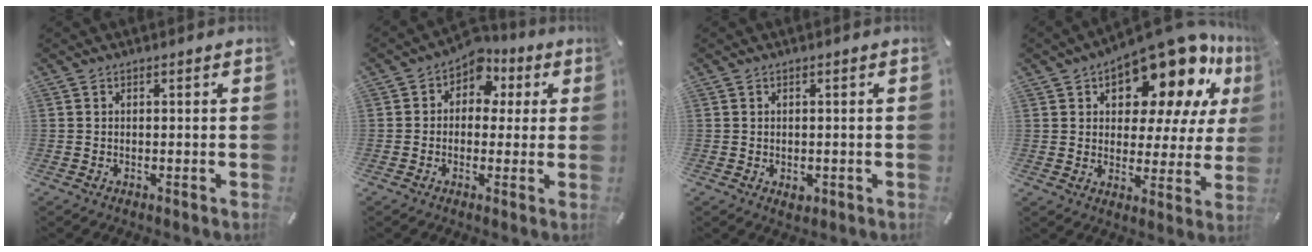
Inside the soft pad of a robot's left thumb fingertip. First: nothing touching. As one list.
[{"total": 5.8, "force": [1.2, 5.2, 2.4], "torque": [-0.040, -0.006, 0.015]}, {"total": 1.7, "force": [-0.5, 1.4, 0.9], "torque": [-0.016, 0.003, -0.009]}, {"total": 18.5, "force": [13.1, 8.5, 10.1], "torque": [-0.156, -0.099, 0.221]}]